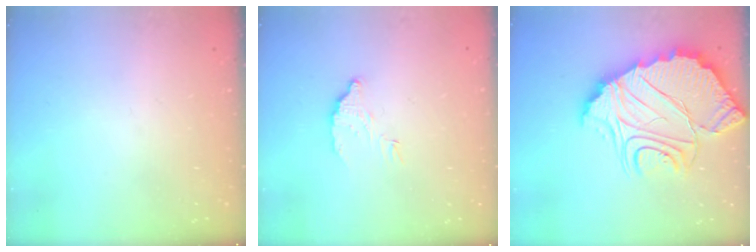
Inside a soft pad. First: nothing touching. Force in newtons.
{"total": 5.8, "press": 5.8, "slide": 0.3}
{"total": 19.3, "press": 19.2, "slide": 1.7}